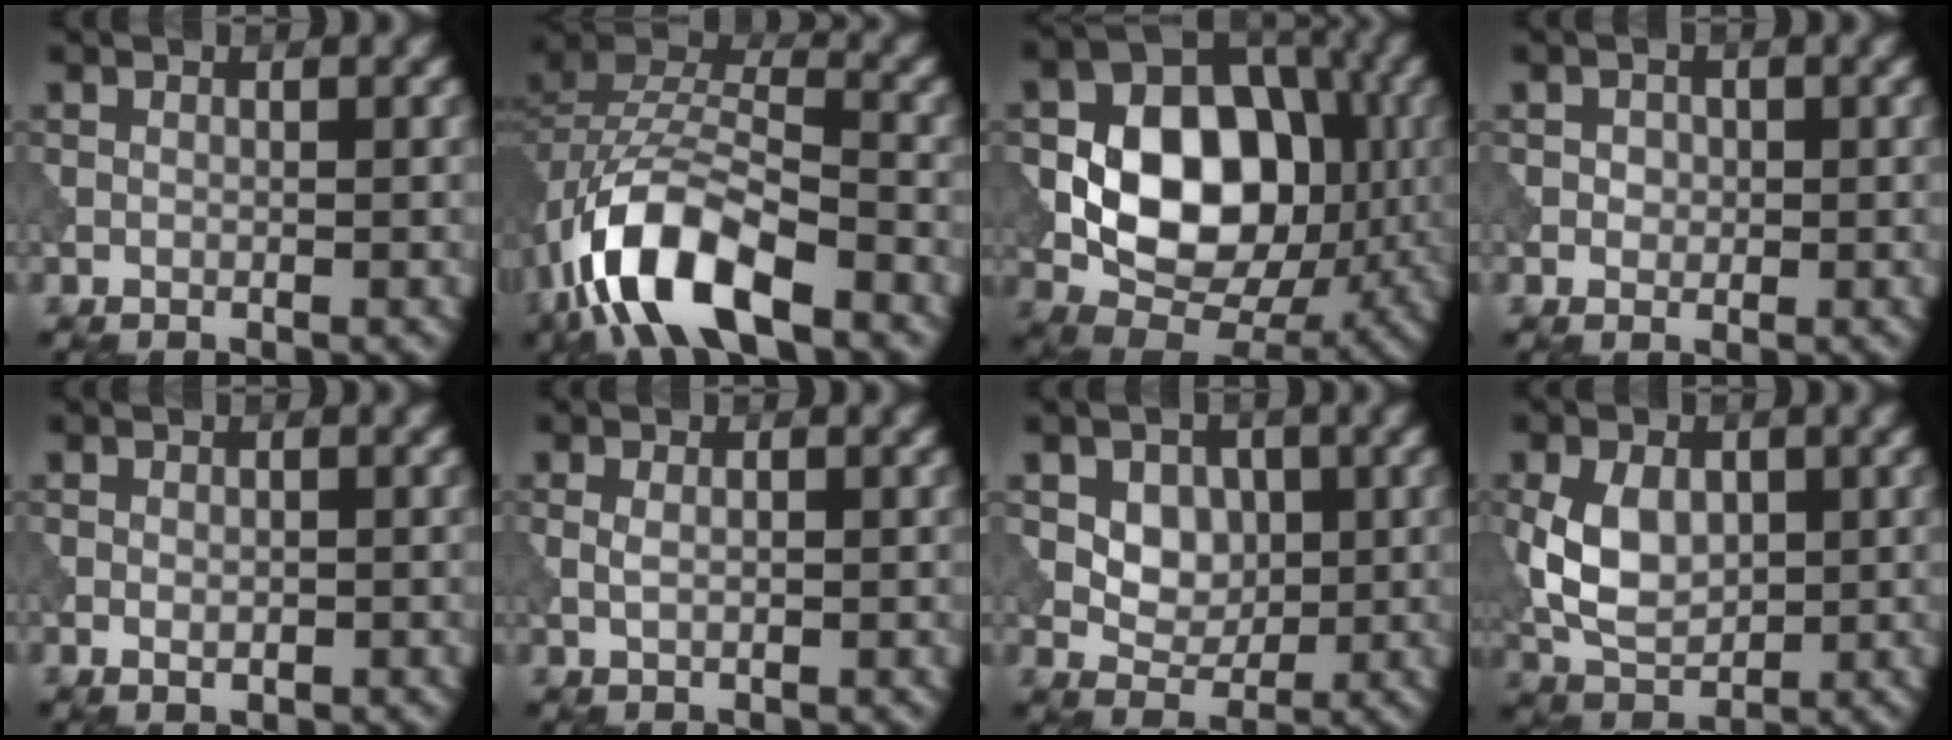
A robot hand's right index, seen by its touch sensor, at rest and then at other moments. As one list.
[{"total": 11.0, "force": [-6.1, 4.7, 7.8], "torque": [-0.149, 0.006, -0.123]}, {"total": 11.8, "force": [-0.4, 8.4, 8.4], "torque": [-0.129, 0.005, -0.015]}, {"total": 1.1, "force": [0.0, 0.9, 0.5], "torque": [-0.007, -0.001, 0.000]}, {"total": 1.0, "force": [-0.2, 0.6, 0.8], "torque": [-0.011, -0.003, -0.003]}, {"total": 1.1, "force": [0.0, 0.6, 1.0], "torque": [-0.025, -0.001, 0.001]}, {"total": 3.5, "force": [0.5, 2.7, 2.2], "torque": [-0.035, -0.010, 0.009]}, {"total": 5.6, "force": [0.3, 3.8, 4.1], "torque": [-0.089, -0.002, 0.005]}]